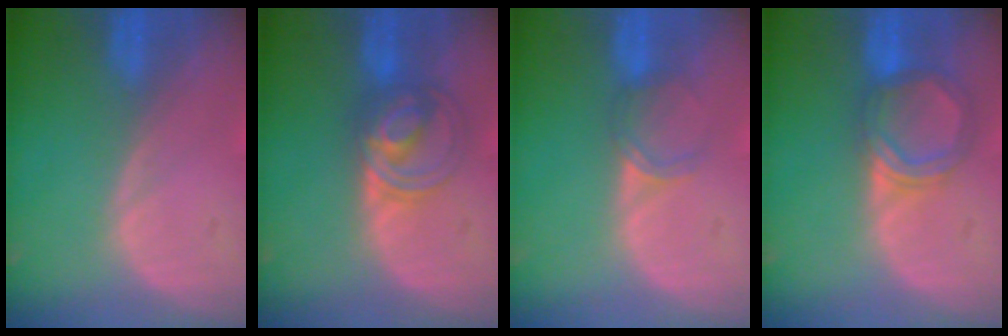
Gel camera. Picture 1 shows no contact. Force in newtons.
{"total": 5.9, "press": 5.9, "slide": 0.7}
{"total": 2.9, "press": 2.5, "slide": 1.5}
{"total": 5.5, "press": 5.2, "slide": 1.7}